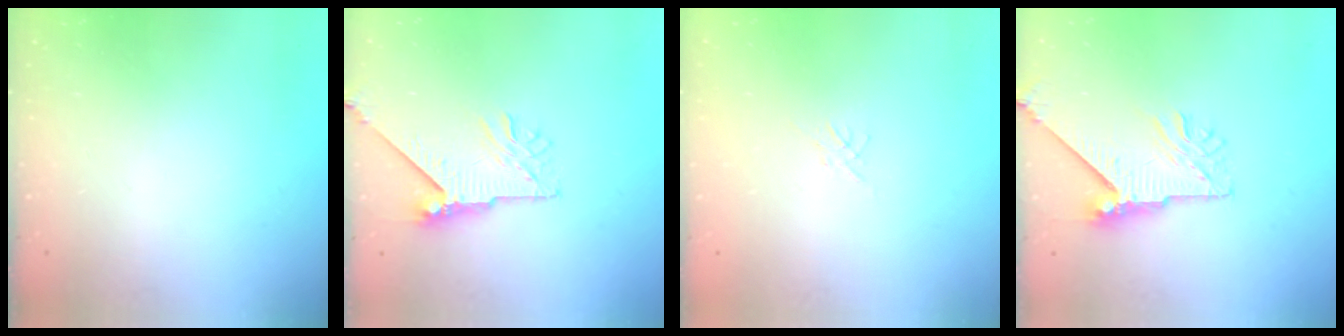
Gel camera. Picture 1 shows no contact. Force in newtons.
{"total": 8.3, "press": 8.2, "slide": 0.8}
{"total": 0.0}
{"total": 10.3, "press": 10.2, "slide": 1.3}